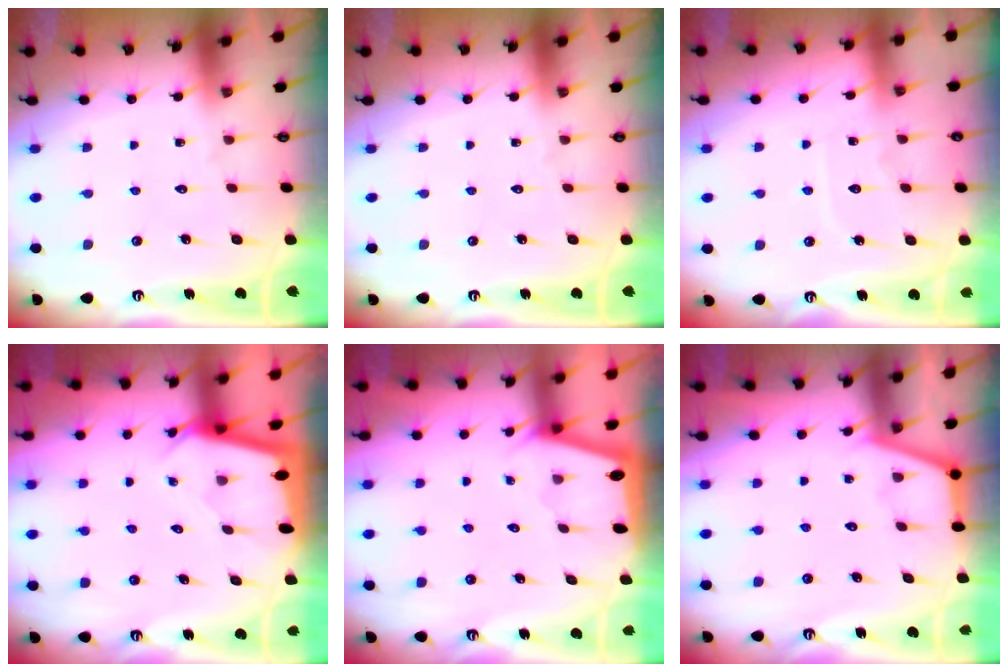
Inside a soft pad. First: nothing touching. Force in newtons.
{"total": 0.0}
{"total": 5.1, "press": 5.1, "slide": 0.6}
{"total": 2.4, "press": 2.4, "slide": 0.1}
{"total": 1.8, "press": 1.8, "slide": 0.3}
{"total": 2.8, "press": 2.8, "slide": 0.4}